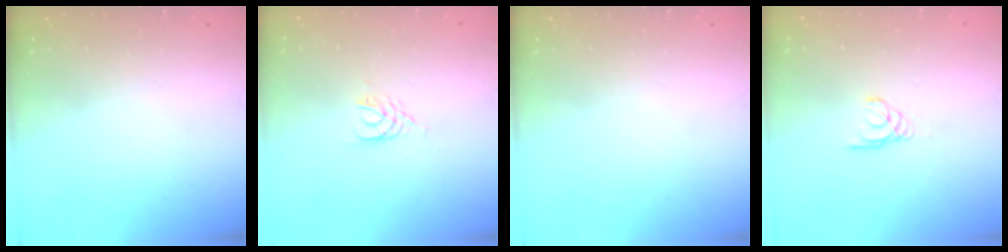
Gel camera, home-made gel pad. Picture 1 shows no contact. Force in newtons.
{"total": 3.0, "press": 2.9, "slide": 0.4}
{"total": 0.0}
{"total": 1.7, "press": 1.7, "slide": 0.2}